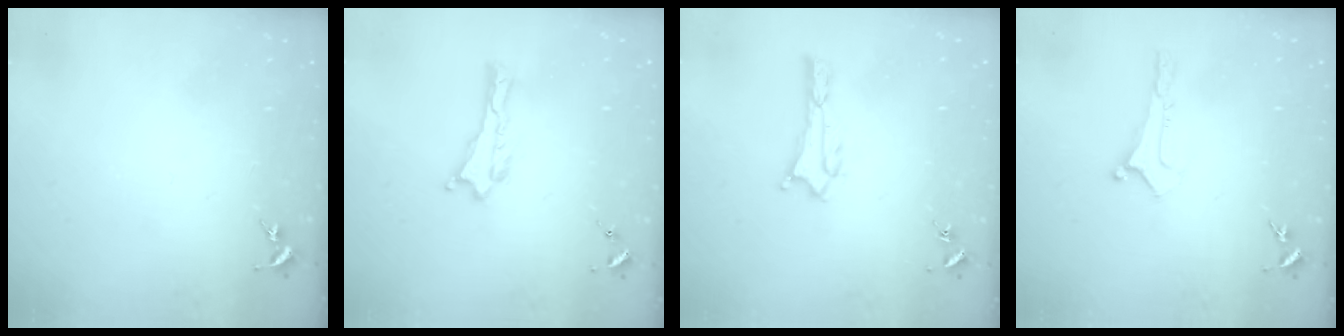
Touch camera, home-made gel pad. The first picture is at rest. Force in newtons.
{"total": 0.0}
{"total": 1.6, "press": 1.6, "slide": 0.2}
{"total": 0.0}